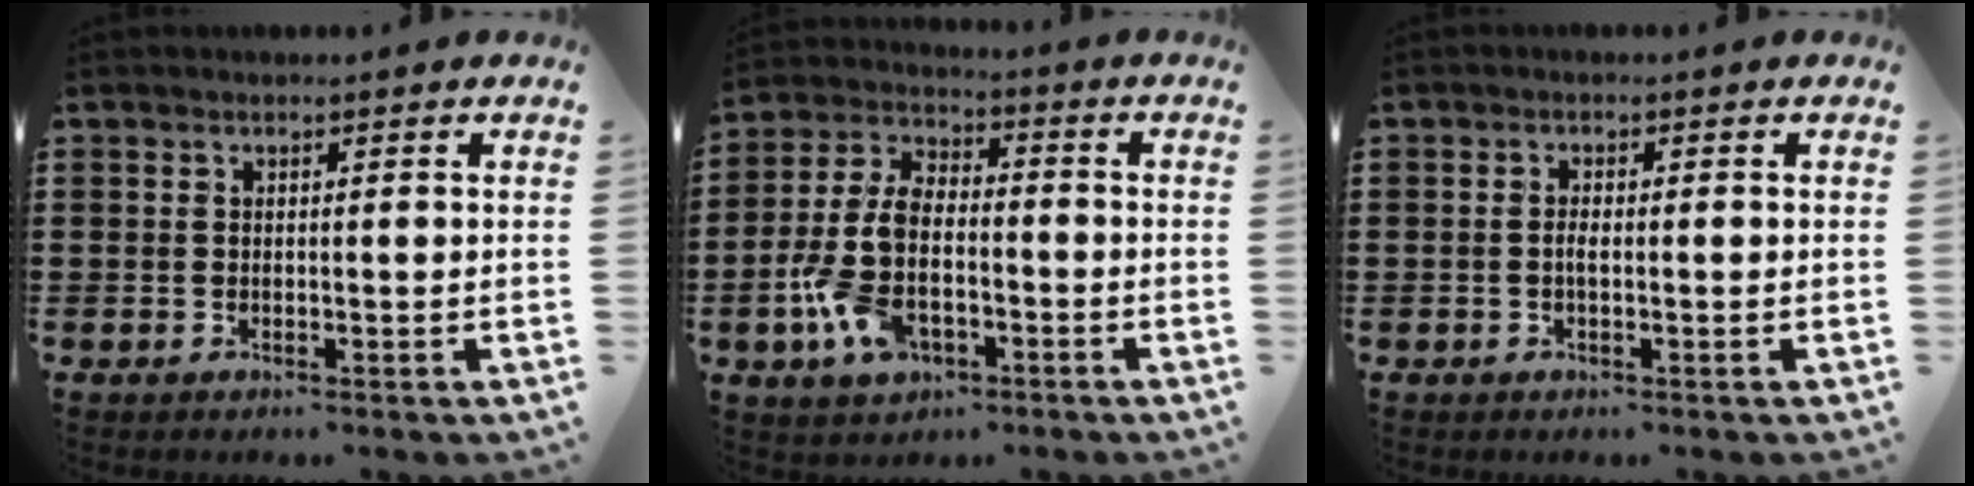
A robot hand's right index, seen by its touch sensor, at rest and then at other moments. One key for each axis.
{"total": 9.7, "fx": -2.7, "fy": 5.4, "fz": 7.5, "tx": -0.184, "ty": 0.001, "tz": -0.055}
{"total": 1.3, "fx": -0.3, "fy": 0.4, "fz": 1.2, "tx": -0.031, "ty": -0.004, "tz": -0.007}